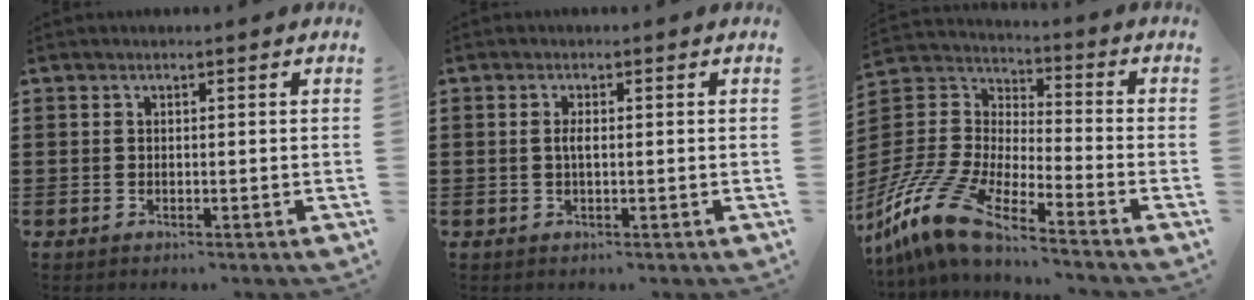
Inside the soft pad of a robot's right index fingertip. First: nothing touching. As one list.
[{"total": 1.6, "force": [-0.1, 0.4, 1.5], "torque": [-0.029, 0.000, -0.002]}, {"total": 11.9, "force": [-10.2, 2.1, 5.8], "torque": [-0.165, 0.007, -0.220]}]